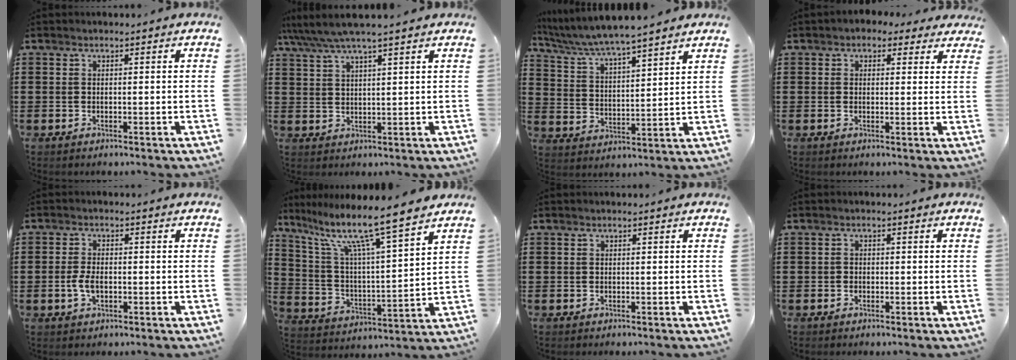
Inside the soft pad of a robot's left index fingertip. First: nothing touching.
{"total": 4.9, "force": [3.9, 0.3, 2.9], "torque": [-0.068, -0.008, 0.069]}
{"total": 5.3, "force": [5.0, -0.4, 1.8], "torque": [-0.058, -0.033, 0.082]}
{"total": 2.0, "force": [1.4, 1.4, 0.5], "torque": [-0.009, 0.007, 0.022]}
{"total": 3.4, "force": [-0.6, 1.8, 2.8], "torque": [-0.075, -0.005, -0.016]}
{"total": 11.2, "force": [9.0, 0.4, 6.8], "torque": [-0.157, -0.059, 0.145]}
{"total": 0.0}
{"total": 0.8, "force": [-0.4, 0.7, 0.2], "torque": [-0.006, 0.002, -0.009]}